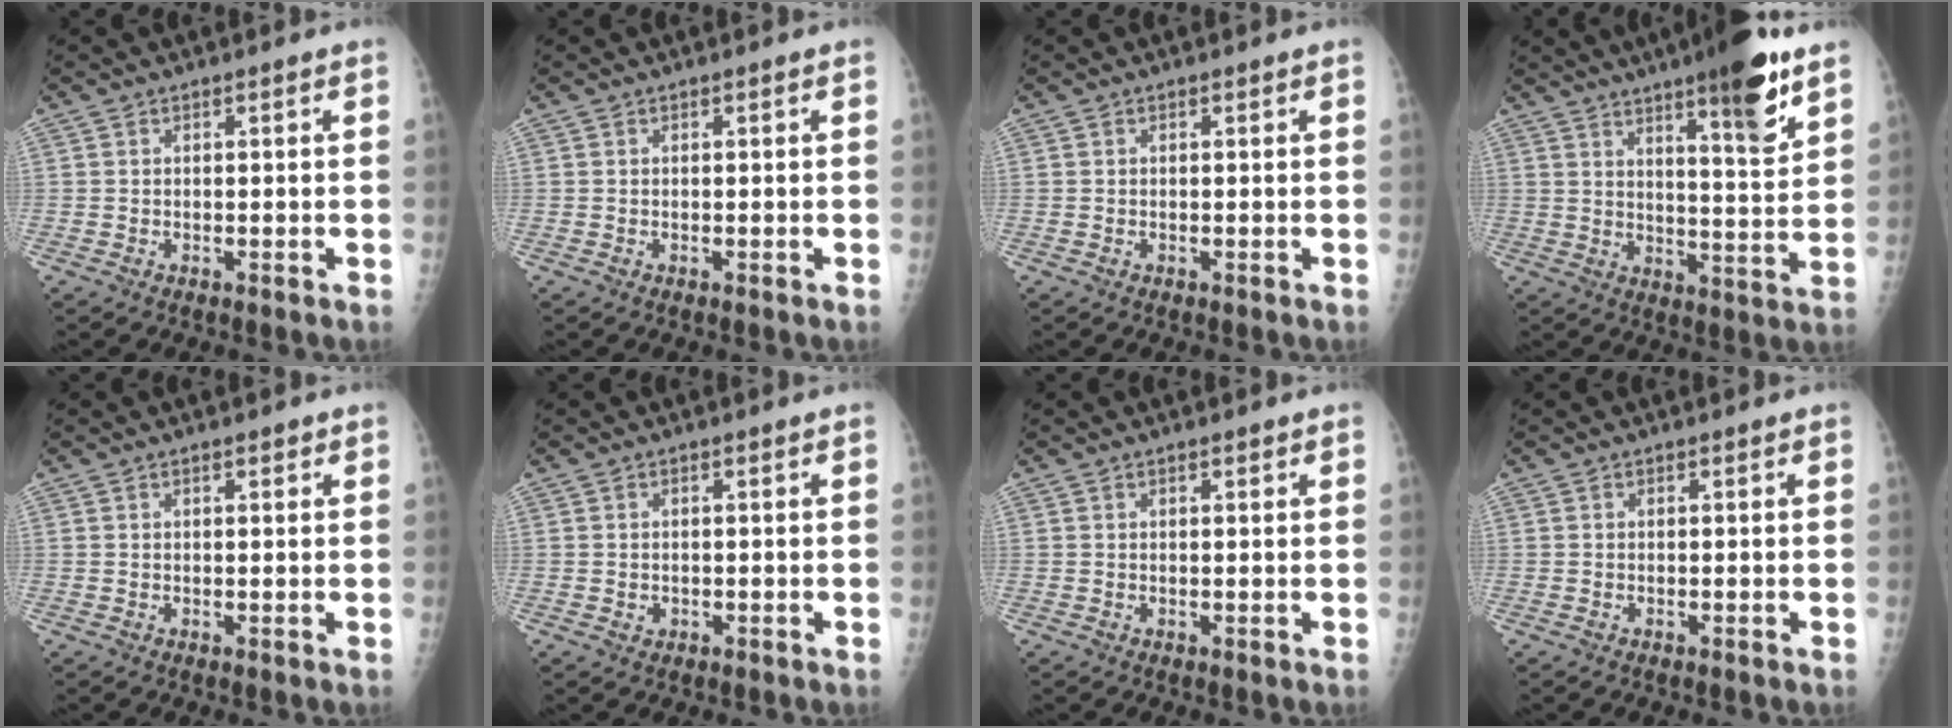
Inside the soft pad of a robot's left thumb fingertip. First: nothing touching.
{"total": 0.0}
{"total": 0.0}
{"total": 14.1, "force": [8.8, 2.5, 10.7], "torque": [-0.139, -0.053, 0.130]}
{"total": 1.3, "force": [0.8, 0.6, 0.8], "torque": [-0.009, -0.001, 0.010]}
{"total": 1.2, "force": [-0.1, 1.1, 0.4], "torque": [-0.006, 0.001, 0.002]}
{"total": 1.0, "force": [0.6, 0.4, 0.6], "torque": [-0.009, -0.002, 0.009]}
{"total": 0.0}